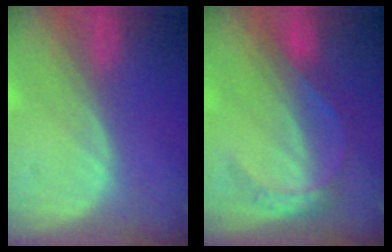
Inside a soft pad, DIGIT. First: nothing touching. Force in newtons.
{"total": 4.5, "press": 4.4, "slide": 0.7}